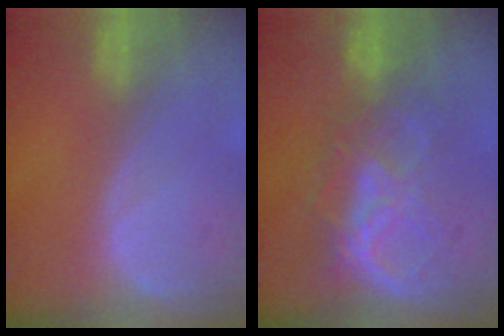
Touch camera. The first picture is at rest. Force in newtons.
{"total": 6.7, "press": 6.7, "slide": 0.4}